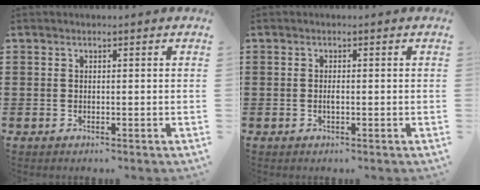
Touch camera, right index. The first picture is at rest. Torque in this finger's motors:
{"motor_torque": [2.14, 0.00, 0.11, 0.04]}